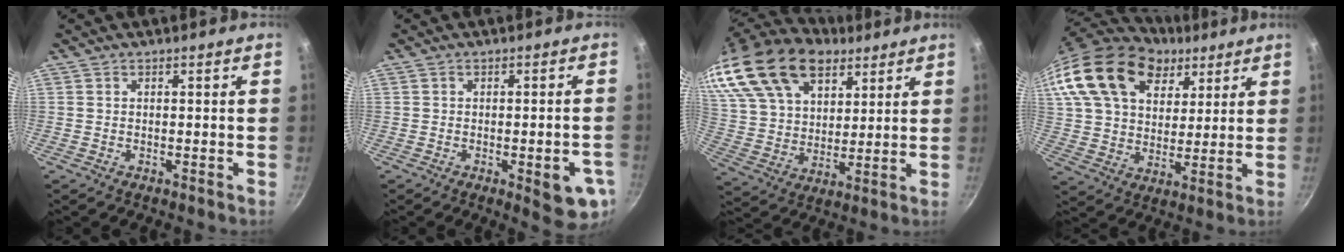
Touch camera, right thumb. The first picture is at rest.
{"total": 8.9, "force": [-2.8, 2.8, 7.9], "torque": [-0.070, 0.008, -0.031]}
{"total": 25.9, "force": [16.6, 14.4, 13.6], "torque": [-0.264, -0.021, 0.308]}
{"total": 23.7, "force": [12.5, 15.4, 12.9], "torque": [-0.232, -0.008, 0.225]}